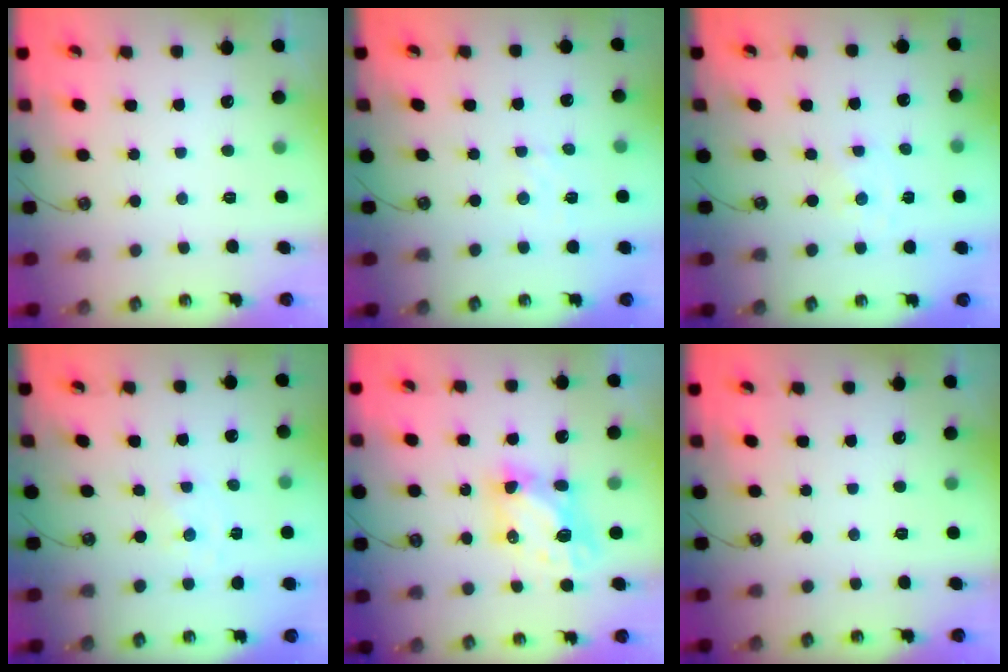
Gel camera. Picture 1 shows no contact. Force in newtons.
{"total": 2.6, "press": 2.6, "slide": 0.4}
{"total": 0.0}
{"total": 0.0}
{"total": 6.6, "press": 6.6, "slide": 0.4}
{"total": 0.0}